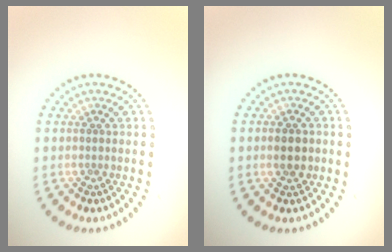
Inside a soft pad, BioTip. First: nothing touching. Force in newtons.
{"total": 2.5, "press": 2.5, "slide": 0.2}